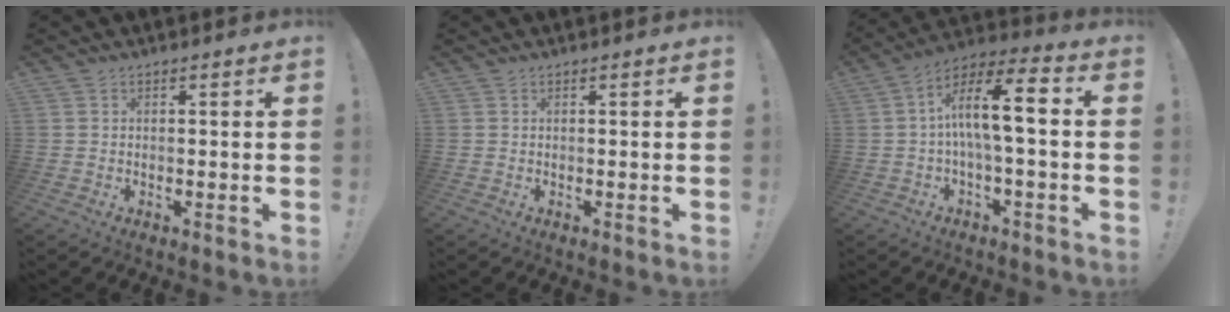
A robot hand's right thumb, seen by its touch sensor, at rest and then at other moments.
{"total": 0.0}
{"total": 13.5, "force": [0.1, 3.8, 12.9], "torque": [-0.218, 0.009, -0.007]}